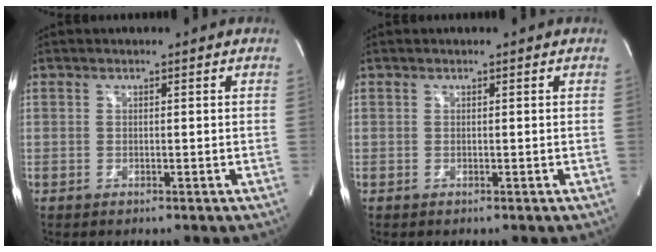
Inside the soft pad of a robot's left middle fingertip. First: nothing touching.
{"total": 0.0}